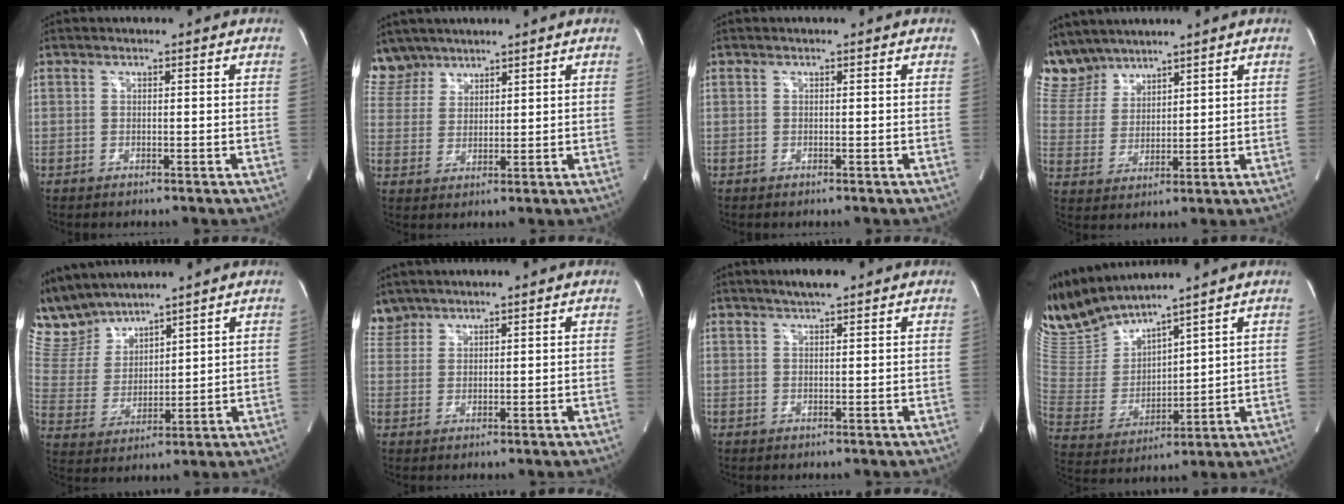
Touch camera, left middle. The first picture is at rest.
{"total": 6.4, "force": [5.6, 3.0, -0.2], "torque": [0.004, 0.008, 0.120]}
{"total": 0.0}
{"total": 7.7, "force": [7.3, 2.4, 0.5], "torque": [-0.025, 0.012, 0.166]}
{"total": 9.6, "force": [9.1, 2.3, 1.6], "torque": [-0.059, 0.018, 0.203]}
{"total": 3.4, "force": [3.1, 1.4, -0.3], "torque": [0.006, 0.012, 0.066]}
{"total": 2.8, "force": [2.3, 0.3, 1.7], "torque": [-0.038, 0.007, 0.040]}
{"total": 11.6, "force": [11.0, 0.7, 3.4], "torque": [-0.090, -0.003, 0.240]}